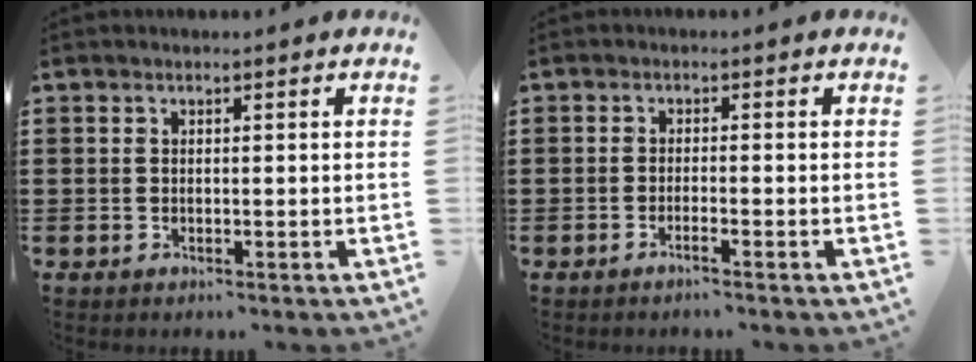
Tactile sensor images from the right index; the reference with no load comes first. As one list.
[{"total": 1.3, "force": [-0.9, -0.2, 0.9], "torque": [-0.017, -0.005, -0.016]}]